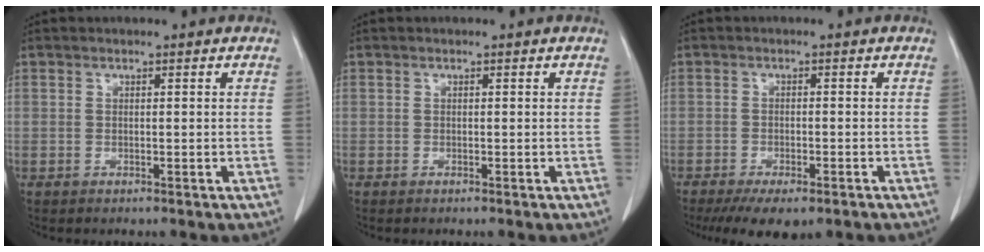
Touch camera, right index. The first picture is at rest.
{"total": 0.0}
{"total": 7.7, "force": [-5.5, 2.8, 4.7], "torque": [-0.065, -0.011, -0.080]}